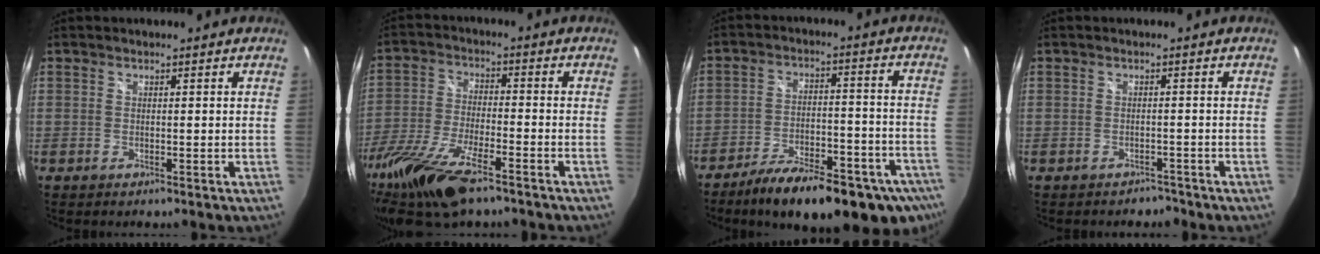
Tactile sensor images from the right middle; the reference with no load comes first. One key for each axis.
{"total": 17.2, "fx": -12.3, "fy": 4.6, "fz": 11.1, "tx": -0.245, "ty": -0.048, "tz": -0.232}
{"total": 23.1, "fx": -16.7, "fy": 7.4, "fz": 14.1, "tx": -0.224, "ty": -0.036, "tz": -0.225}
{"total": 2.4, "fx": -2.0, "fy": 1.3, "fz": -0.1, "tx": 0.002, "ty": 0.002, "tz": -0.028}